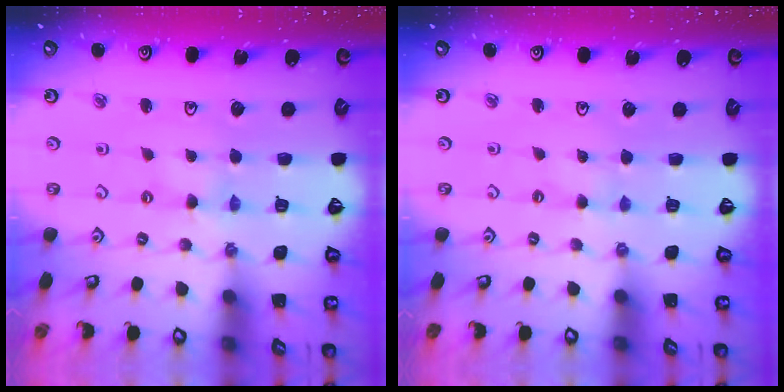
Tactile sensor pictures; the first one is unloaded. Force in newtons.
{"total": 0.0}